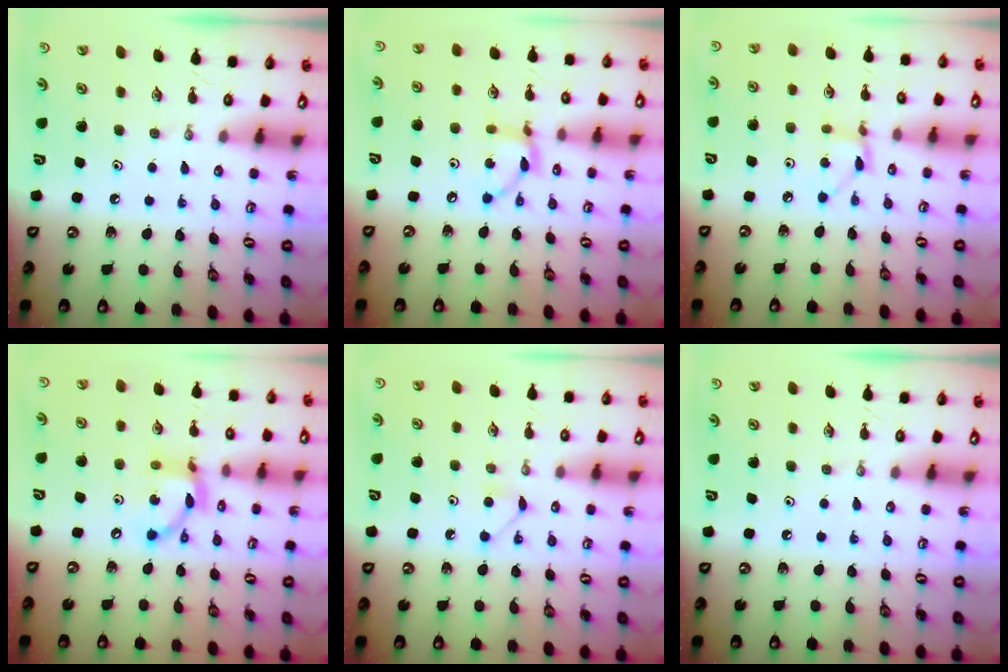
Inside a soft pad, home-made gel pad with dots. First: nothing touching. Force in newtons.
{"total": 7.1, "press": 7.1, "slide": 0.1}
{"total": 4.0, "press": 3.9, "slide": 0.4}
{"total": 12.6, "press": 12.5, "slide": 0.9}
{"total": 4.3, "press": 4.3, "slide": 0.5}
{"total": 0.0}